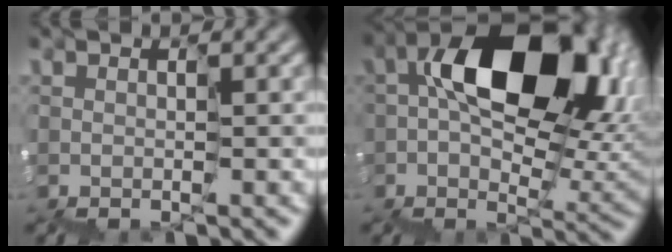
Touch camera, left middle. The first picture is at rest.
{"total": 12.3, "force": [2.1, 7.9, 9.2], "torque": [-0.126, 0.009, 0.035]}